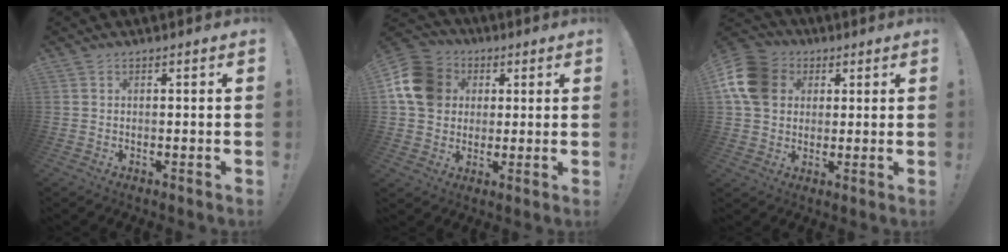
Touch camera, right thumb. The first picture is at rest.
{"total": 15.2, "force": [3.7, 12.6, 7.5], "torque": [-0.117, -0.001, 0.077]}
{"total": 14.2, "force": [3.8, 11.4, 7.5], "torque": [-0.128, -0.010, 0.076]}